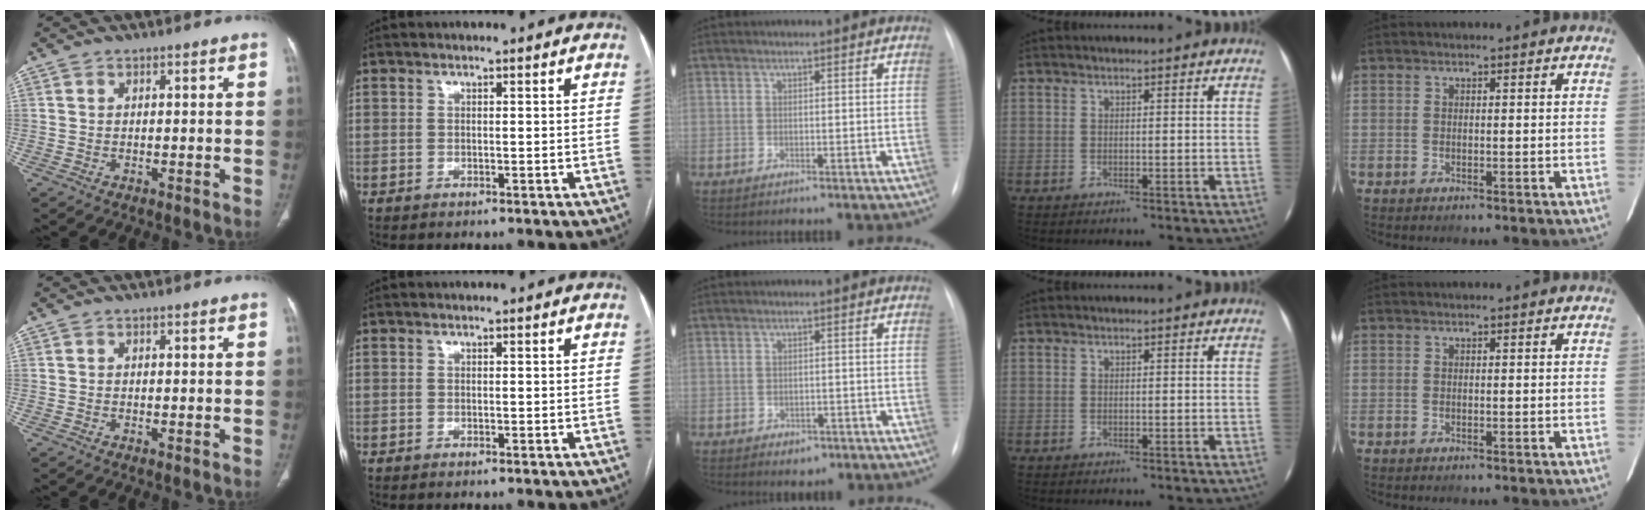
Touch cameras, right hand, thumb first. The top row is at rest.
{"middle": {"total": 2.1, "force": [-1.1, 1.5, 0.9], "torque": [-0.008, 0.003, -0.006]}}